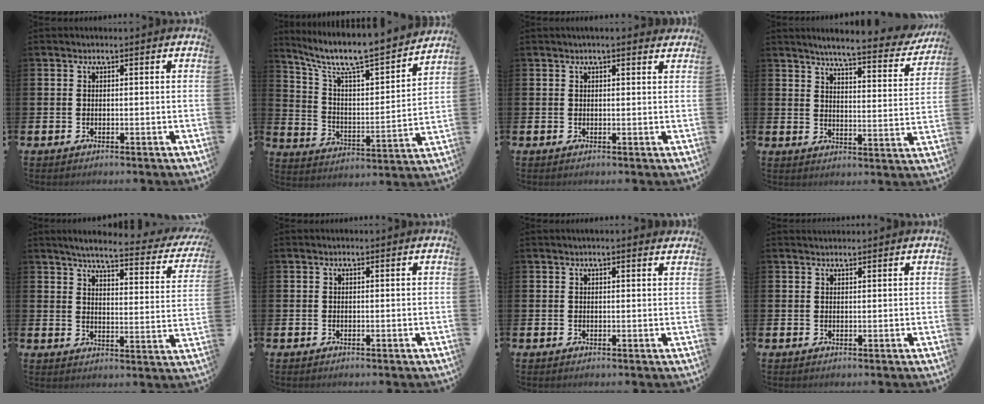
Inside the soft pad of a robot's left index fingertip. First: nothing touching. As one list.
[{"total": 8.7, "force": [7.7, 1.1, 3.9], "torque": [-0.107, -0.061, 0.124]}, {"total": 1.1, "force": [1.0, 0.1, 0.4], "torque": [0.002, -0.001, 0.017]}, {"total": 5.4, "force": [5.0, 0.3, 1.9], "torque": [-0.044, -0.042, 0.077]}, {"total": 4.8, "force": [4.2, 0.6, 2.4], "torque": [-0.054, -0.036, 0.061]}, {"total": 0.0}, {"total": 0.8, "force": [0.7, 0.0, 0.3], "torque": [-0.004, 0.001, 0.013]}, {"total": 1.0, "force": [1.0, 0.2, 0.0], "torque": [0.011, -0.002, 0.015]}]